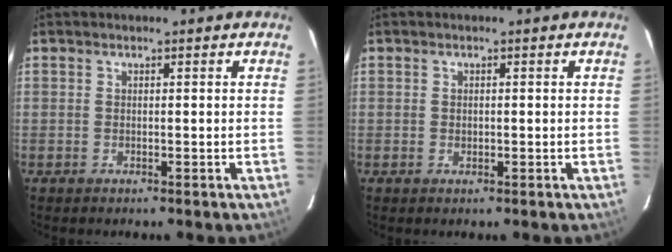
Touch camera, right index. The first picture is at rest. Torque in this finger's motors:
{"motor_torque": [-0.04, 0.04, -0.02, 0.00]}